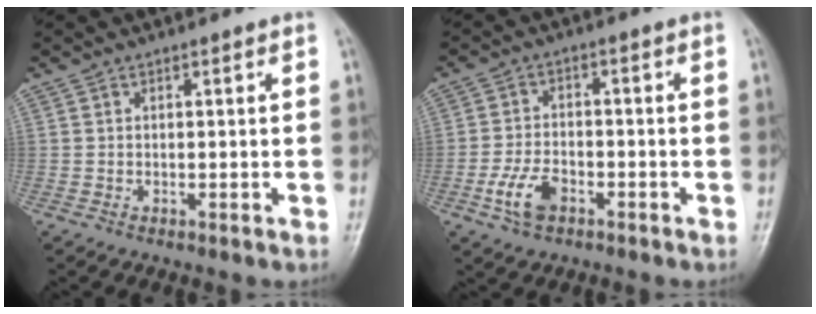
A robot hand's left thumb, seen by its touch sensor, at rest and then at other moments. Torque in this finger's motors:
{"motor_torque": [-0.53, 0.57, 0.71, 0.47, 0.07]}